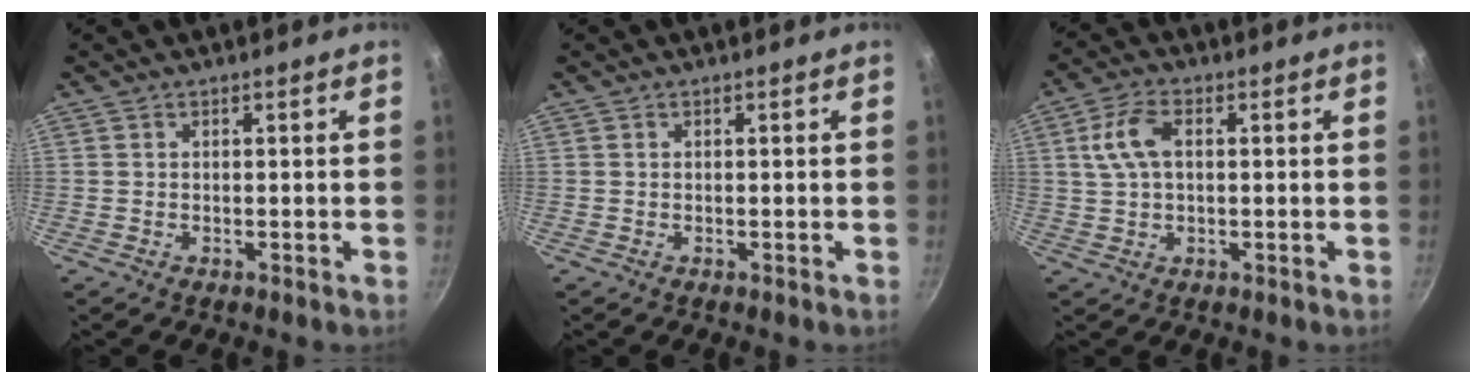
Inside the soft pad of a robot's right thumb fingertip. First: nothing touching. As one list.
[{"total": 0.0}, {"total": 7.1, "force": [1.3, 4.1, 5.7], "torque": [-0.112, 0.013, 0.020]}]